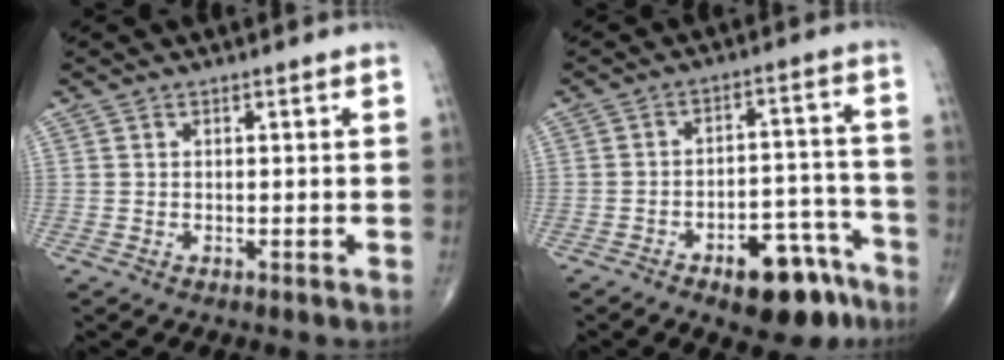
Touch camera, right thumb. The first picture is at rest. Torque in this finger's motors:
{"motor_torque": [1.80, 1.53, 0.83, -0.56, 0.01]}